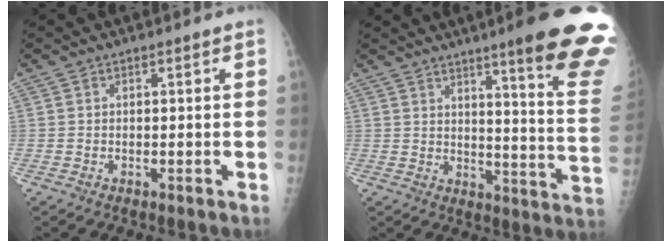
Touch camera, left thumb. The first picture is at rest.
{"total": 21.0, "force": [14.2, 1.3, 15.4], "torque": [-0.177, -0.089, 0.178]}